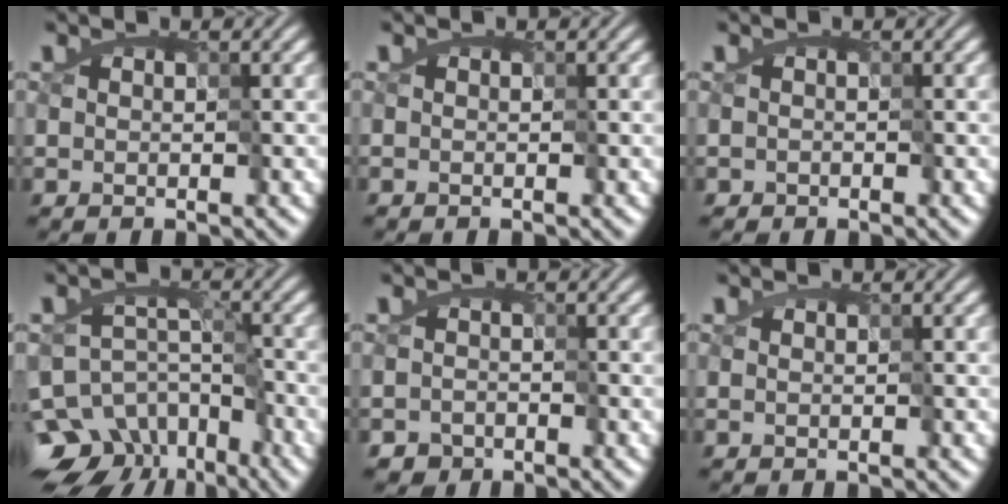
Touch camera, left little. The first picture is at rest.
{"total": 0.0}
{"total": 0.7, "force": [-0.5, 0.5, 0.1], "torque": [0.005, 0.003, -0.011]}
{"total": 14.4, "force": [-10.3, 9.0, 4.3], "torque": [-0.057, -0.025, -0.145]}
{"total": 2.0, "force": [-1.6, 1.2, 0.1], "torque": [0.018, -0.001, -0.022]}
{"total": 0.0}